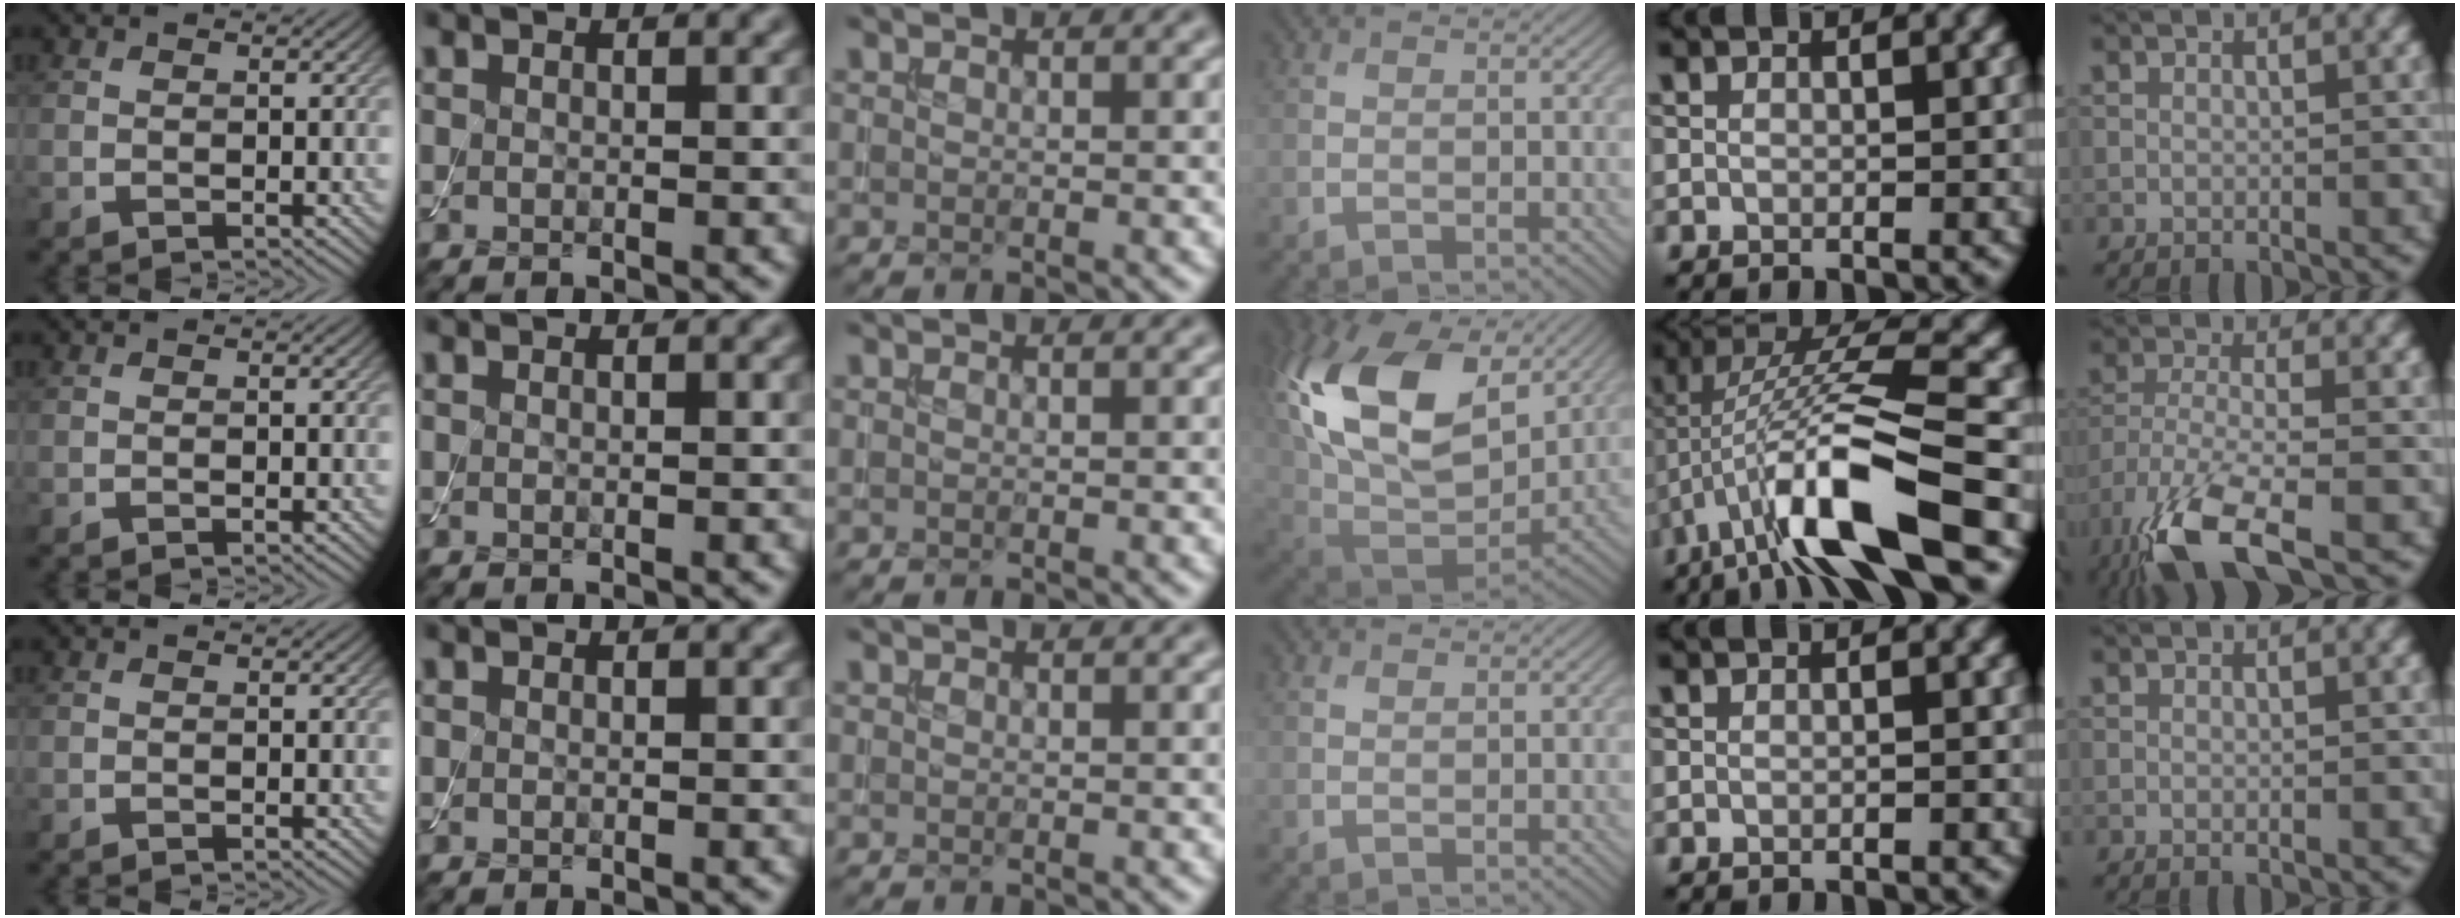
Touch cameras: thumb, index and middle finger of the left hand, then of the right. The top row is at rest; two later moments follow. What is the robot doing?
{"motion": "assemble", "object": "toy tower of hanoi"}